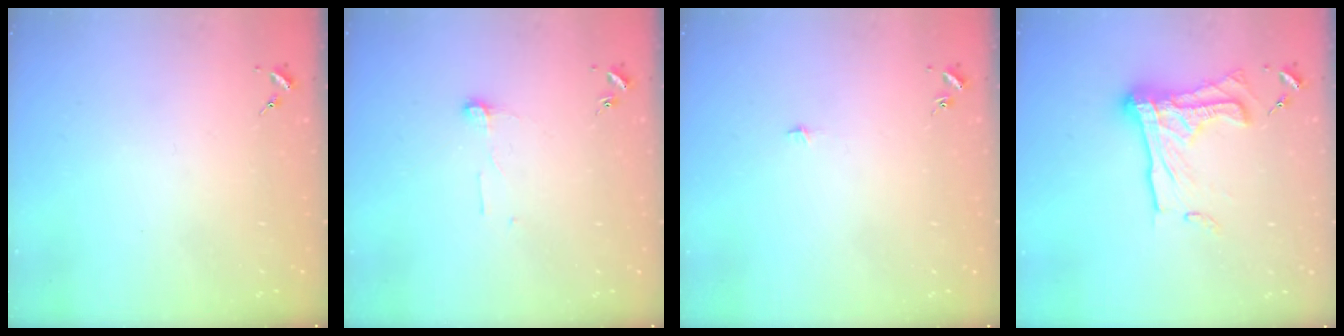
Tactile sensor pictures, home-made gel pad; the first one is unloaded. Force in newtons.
{"total": 5.6, "press": 5.5, "slide": 0.5}
{"total": 2.6, "press": 2.6, "slide": 0.2}
{"total": 18.7, "press": 18.7, "slide": 1.5}